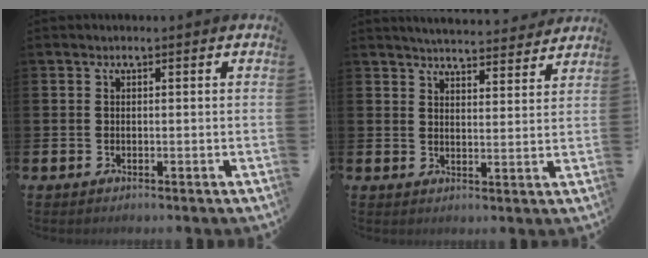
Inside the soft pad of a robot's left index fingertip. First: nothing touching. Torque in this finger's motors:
{"motor_torque": [1.03, -1.11, 0.43, 0.07]}